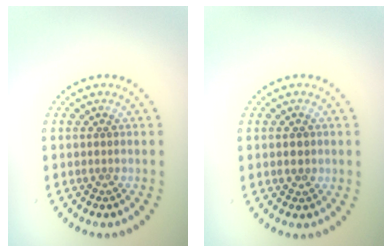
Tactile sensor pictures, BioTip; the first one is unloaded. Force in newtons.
{"total": 1.7, "press": 1.7, "slide": 0.0}